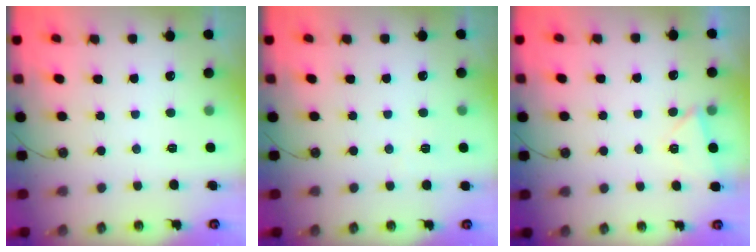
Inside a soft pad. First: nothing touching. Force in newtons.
{"total": 2.8, "press": 2.0, "slide": 2.0}
{"total": 2.4, "press": 2.0, "slide": 1.2}